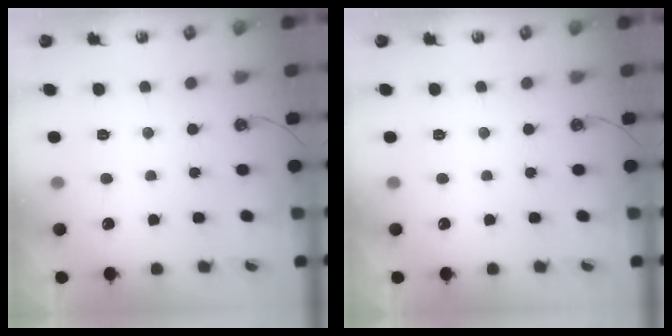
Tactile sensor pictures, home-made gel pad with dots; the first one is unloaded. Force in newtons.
{"total": 0.0}